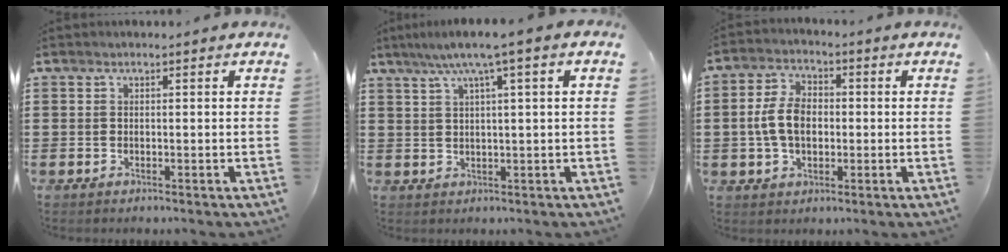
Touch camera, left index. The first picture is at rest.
{"total": 4.7, "force": [2.0, -0.2, 4.2], "torque": [-0.088, 0.003, 0.028]}
{"total": 6.8, "force": [-0.3, 4.3, 5.3], "torque": [-0.130, 0.006, -0.015]}